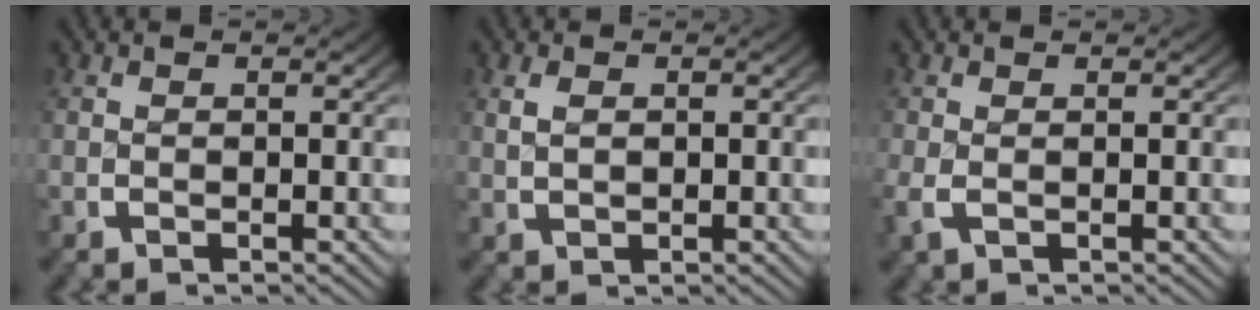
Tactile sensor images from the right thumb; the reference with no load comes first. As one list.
[{"total": 1.7, "force": [0.6, 1.1, 1.1], "torque": [-0.020, 0.000, 0.014]}, {"total": 1.3, "force": [-0.2, 0.8, 0.9], "torque": [-0.026, -0.005, -0.001]}]